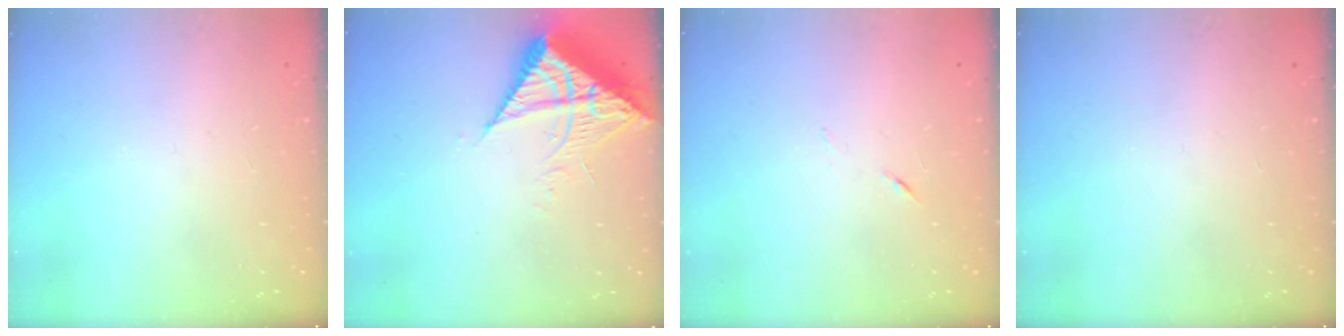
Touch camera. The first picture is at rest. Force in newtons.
{"total": 9.4, "press": 9.4, "slide": 1.0}
{"total": 4.0, "press": 3.9, "slide": 0.8}
{"total": 0.0}